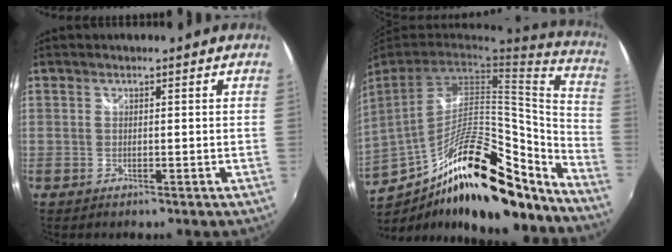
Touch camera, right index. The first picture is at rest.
{"total": 25.7, "force": [-16.3, 8.4, 18.0], "torque": [-0.288, -0.018, -0.258]}